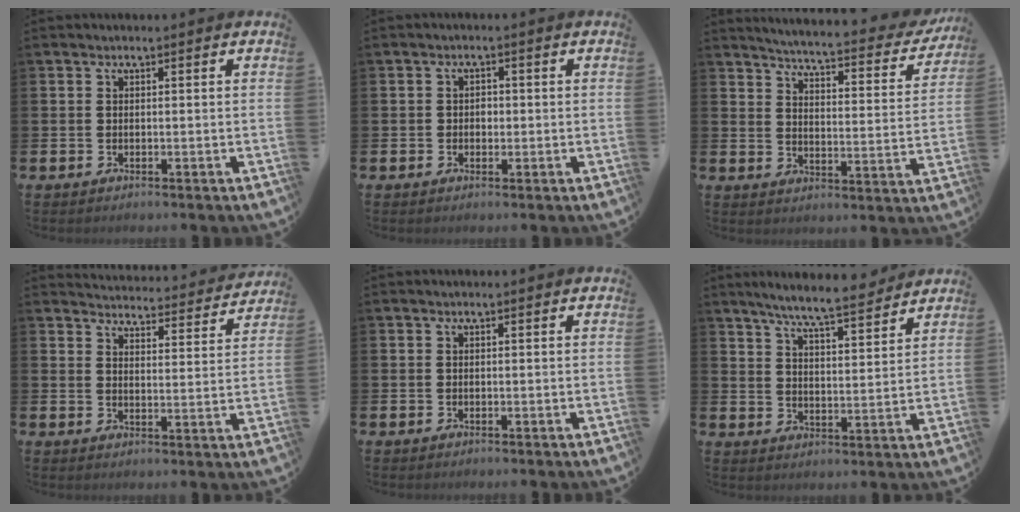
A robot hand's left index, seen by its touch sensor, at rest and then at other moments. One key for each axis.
{"total": 1.4, "fx": -0.2, "fy": 1.2, "fz": 0.7, "tx": -0.006, "ty": 0.004, "tz": -0.007}
{"total": 4.7, "fx": 4.4, "fy": 0.3, "fz": 1.5, "tx": -0.048, "ty": -0.042, "tz": 0.067}
{"total": 4.3, "fx": 4.2, "fy": 0.4, "fz": 0.3, "tx": -0.011, "ty": -0.042, "tz": 0.069}
{"total": 0.0}
{"total": 7.8, "fx": 7.1, "fy": 0.4, "fz": 3.1, "tx": -0.078, "ty": -0.040, "tz": 0.124}